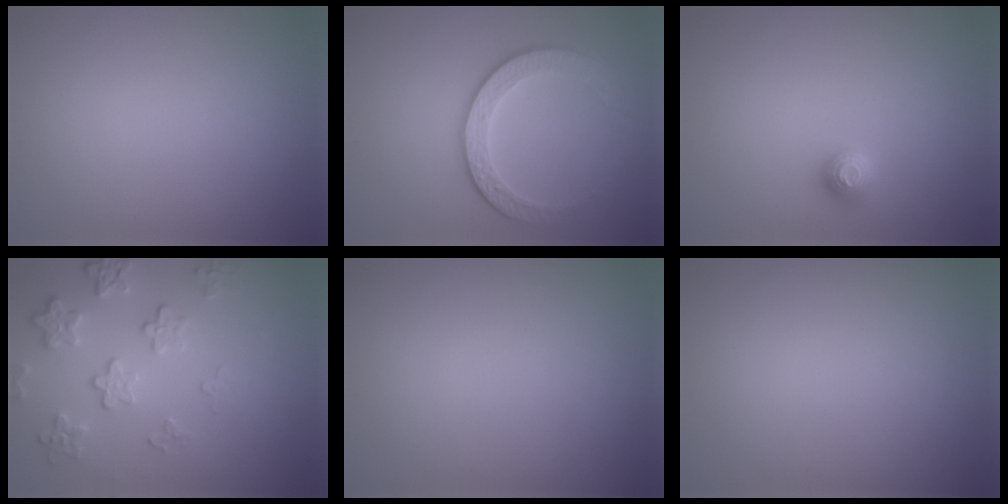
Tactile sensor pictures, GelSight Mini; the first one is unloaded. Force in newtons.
{"total": 3.7, "press": 3.2, "slide": 2.0}
{"total": 1.0, "press": 1.0, "slide": 0.3}
{"total": 4.2, "press": 3.1, "slide": 2.8}
{"total": 0.0}
{"total": 0.0}